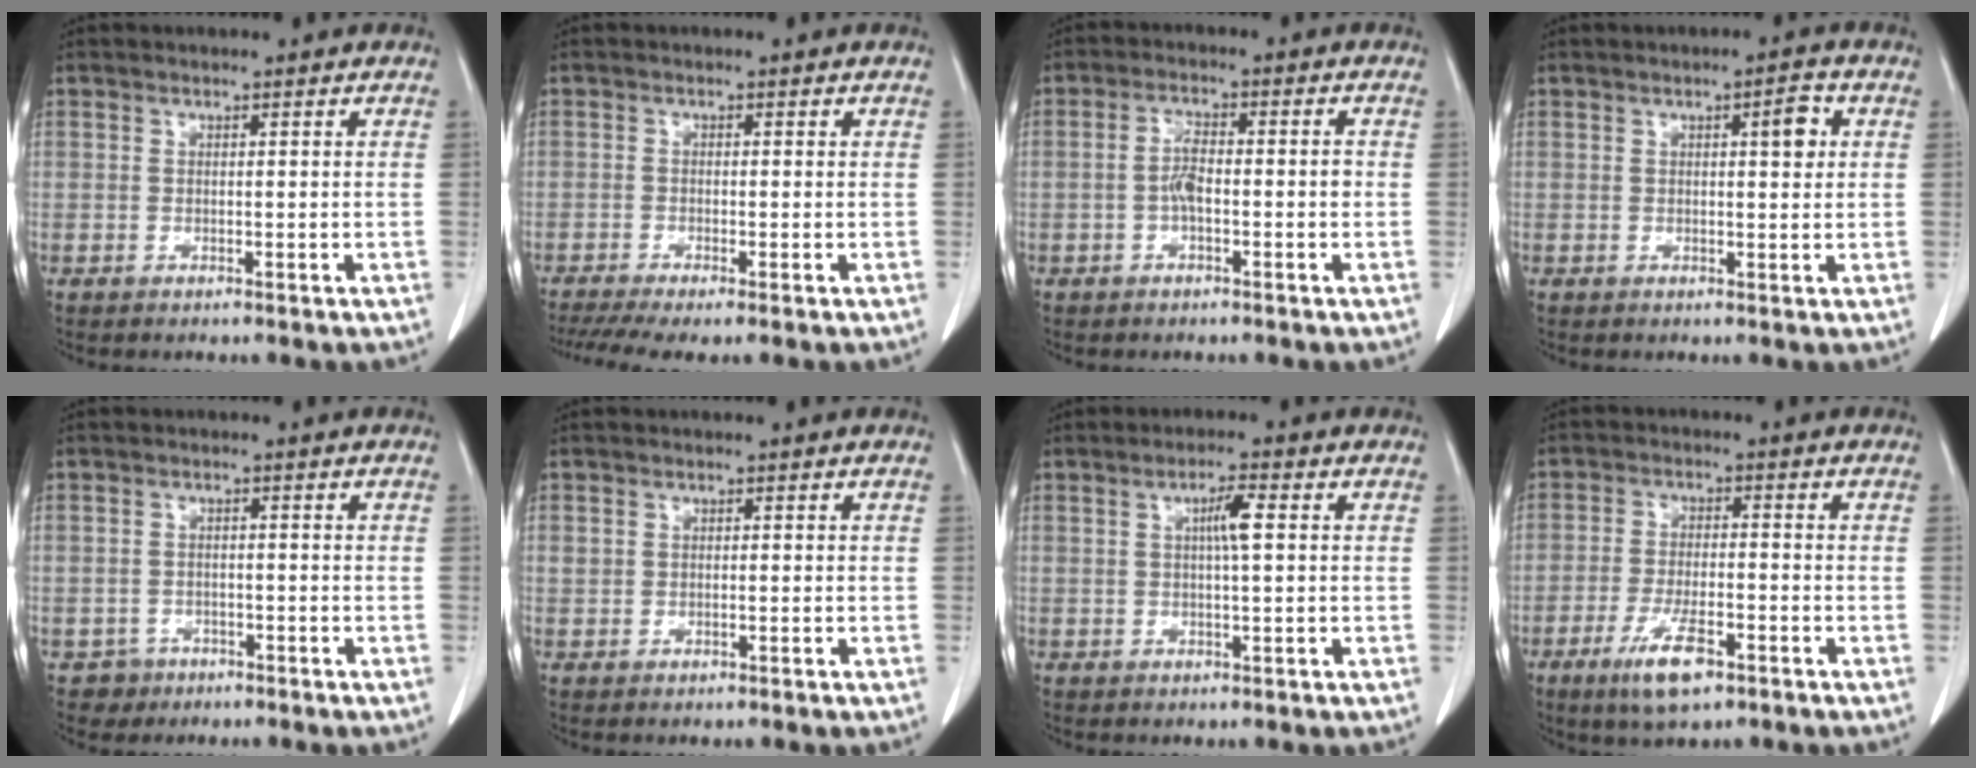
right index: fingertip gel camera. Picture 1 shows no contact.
{"total": 5.6, "force": [-3.9, 0.7, 4.0], "torque": [-0.070, -0.008, -0.067]}
{"total": 4.0, "force": [-0.8, 1.2, 3.8], "torque": [-0.076, 0.011, -0.015]}
{"total": 3.4, "force": [1.0, 0.8, 3.2], "torque": [-0.045, 0.004, 0.013]}
{"total": 2.7, "force": [-1.5, 2.3, -0.4], "torque": [0.008, 0.013, -0.023]}
{"total": 1.0, "force": [0.1, 0.7, 0.6], "torque": [-0.014, 0.008, 0.006]}
{"total": 3.4, "force": [0.7, 0.2, 3.4], "torque": [-0.059, 0.004, 0.011]}
{"total": 7.4, "force": [-4.2, 1.9, 5.8], "torque": [-0.112, -0.011, -0.070]}